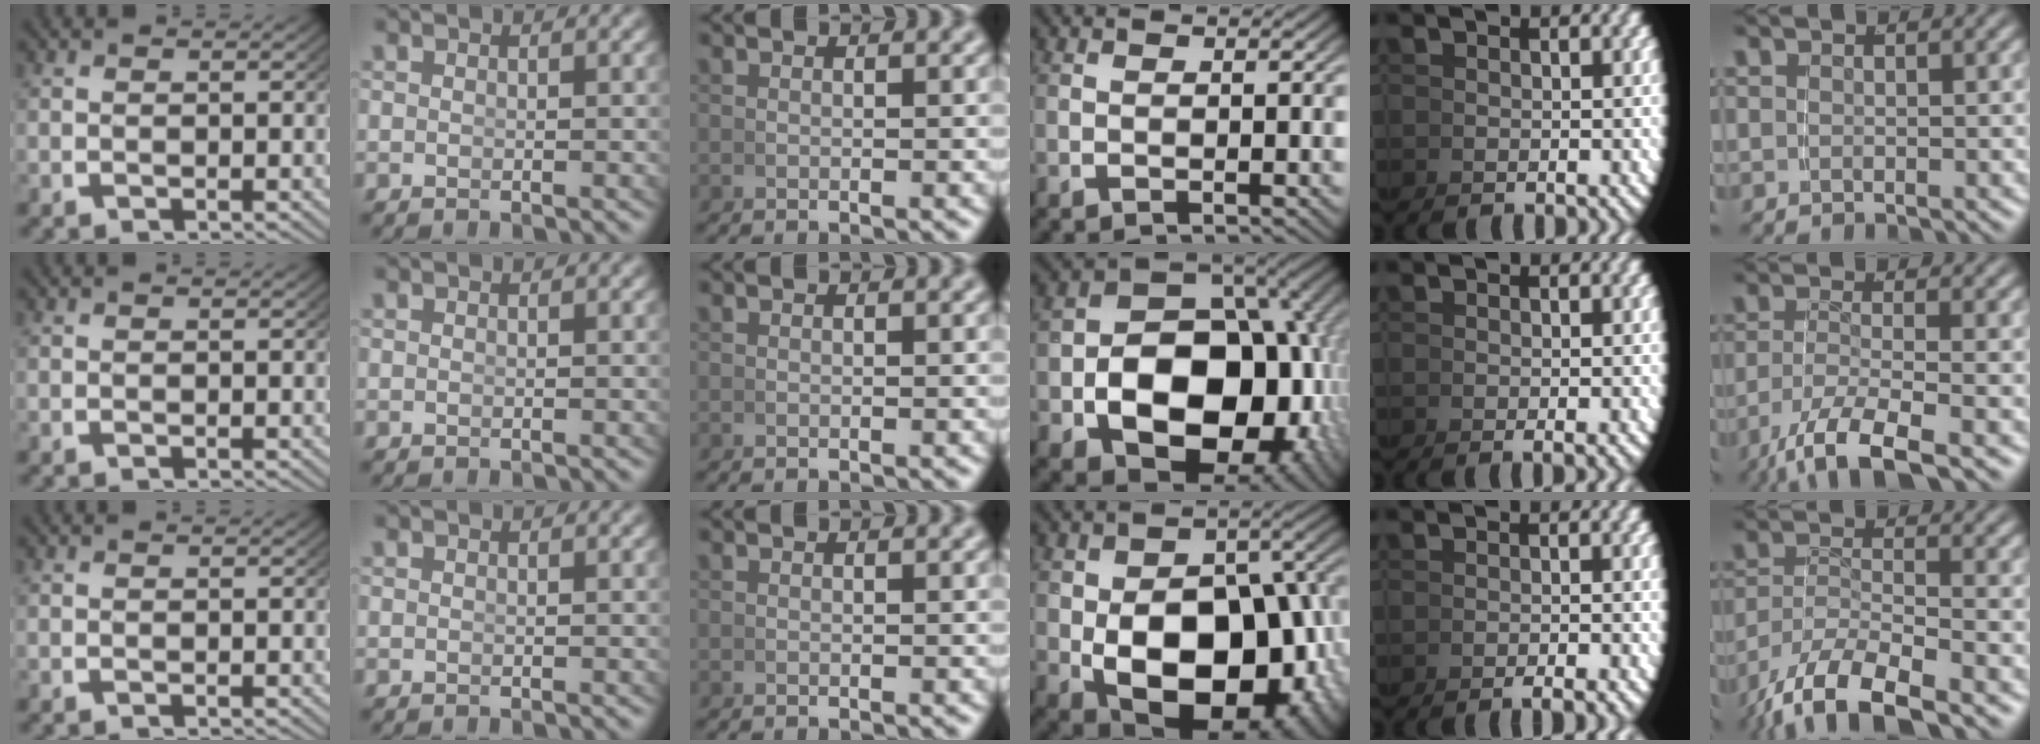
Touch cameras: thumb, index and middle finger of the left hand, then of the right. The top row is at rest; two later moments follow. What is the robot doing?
{"motion": "grasp_and_lifting", "object": "photo album"}